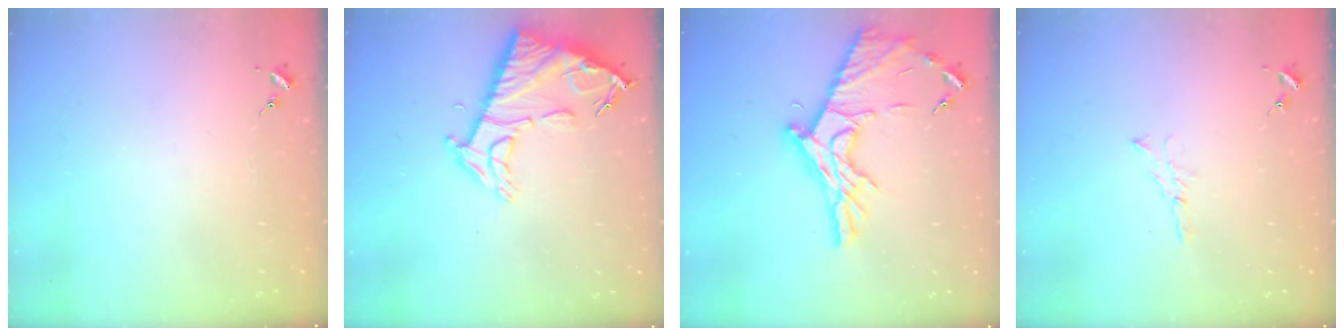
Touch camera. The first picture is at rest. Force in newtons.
{"total": 13.1, "press": 13.0, "slide": 1.1}
{"total": 18.4, "press": 18.3, "slide": 1.1}
{"total": 3.7, "press": 3.6, "slide": 0.4}